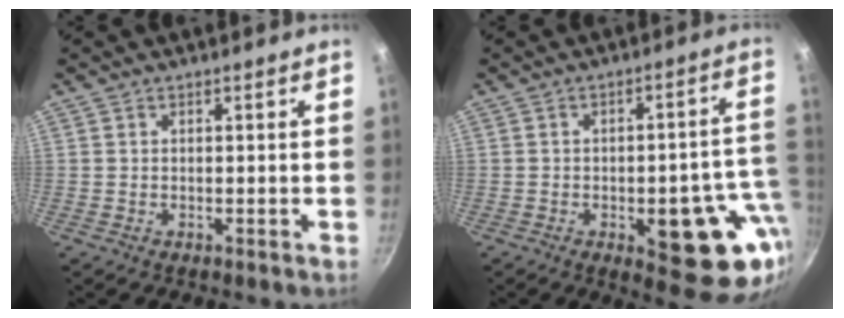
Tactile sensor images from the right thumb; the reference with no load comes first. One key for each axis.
{"total": 17.1, "fx": -4.6, "fy": 7.5, "fz": 14.7, "tx": -0.125, "ty": 0.021, "tz": -0.055}